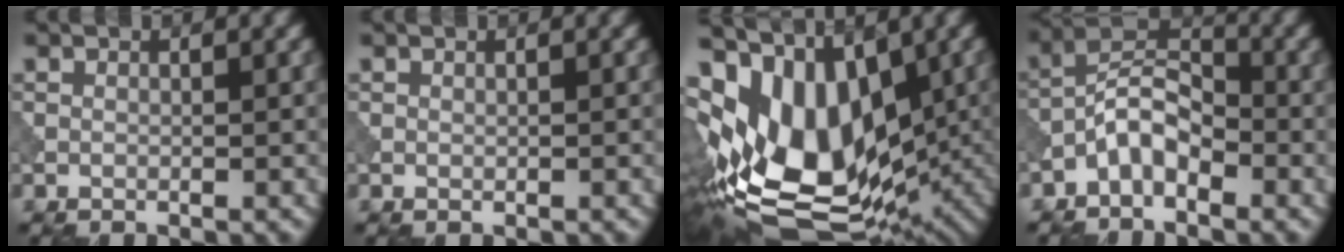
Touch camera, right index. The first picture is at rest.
{"total": 0.0}
{"total": 14.9, "force": [0.1, 9.2, 11.7], "torque": [-0.205, -0.008, 0.018]}
{"total": 4.2, "force": [-2.4, 2.0, 2.9], "torque": [-0.052, 0.019, -0.054]}